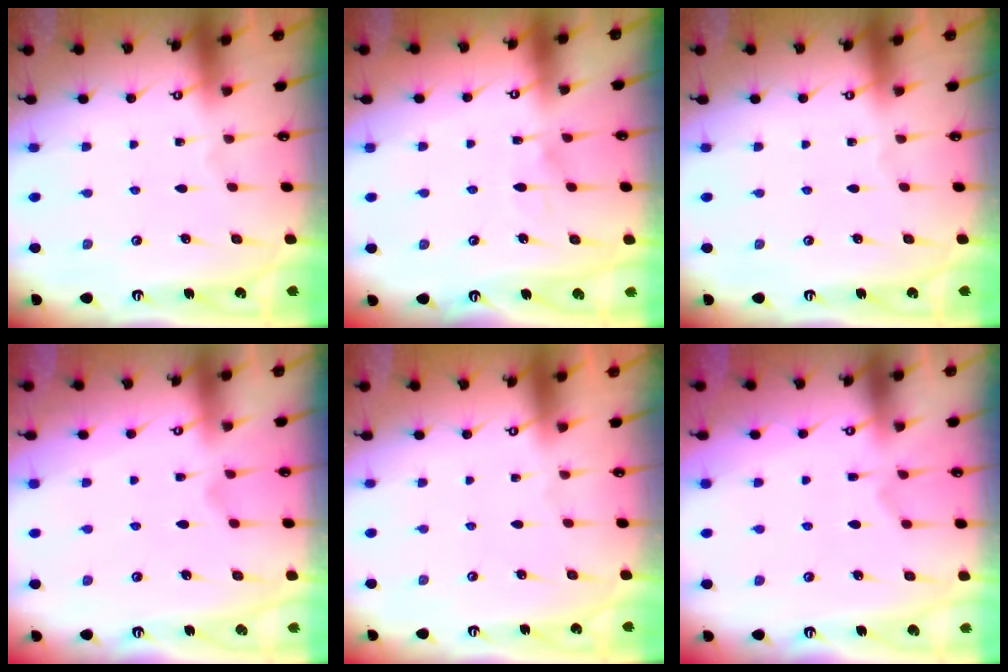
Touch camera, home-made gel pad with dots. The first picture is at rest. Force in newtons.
{"total": 5.0, "press": 5.0, "slide": 0.5}
{"total": 0.0}
{"total": 1.2, "press": 0.3, "slide": 1.1}
{"total": 1.5, "press": 1.4, "slide": 0.6}
{"total": 2.9, "press": 2.7, "slide": 1.2}